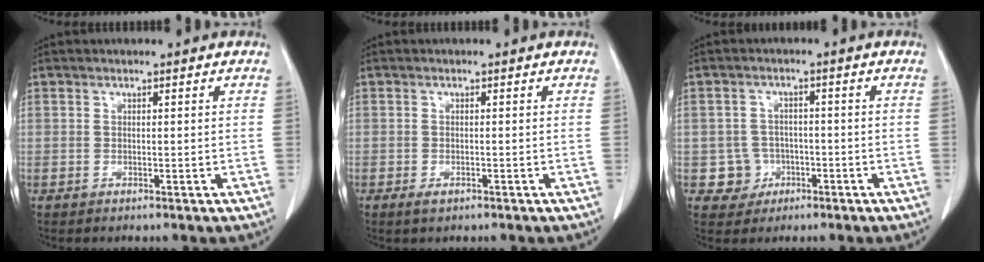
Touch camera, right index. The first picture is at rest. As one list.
[{"total": 1.2, "force": [-0.8, 0.6, 0.8], "torque": [-0.013, 0.000, -0.009]}, {"total": 4.1, "force": [-1.2, 3.9, -0.2], "torque": [0.011, 0.015, -0.014]}]